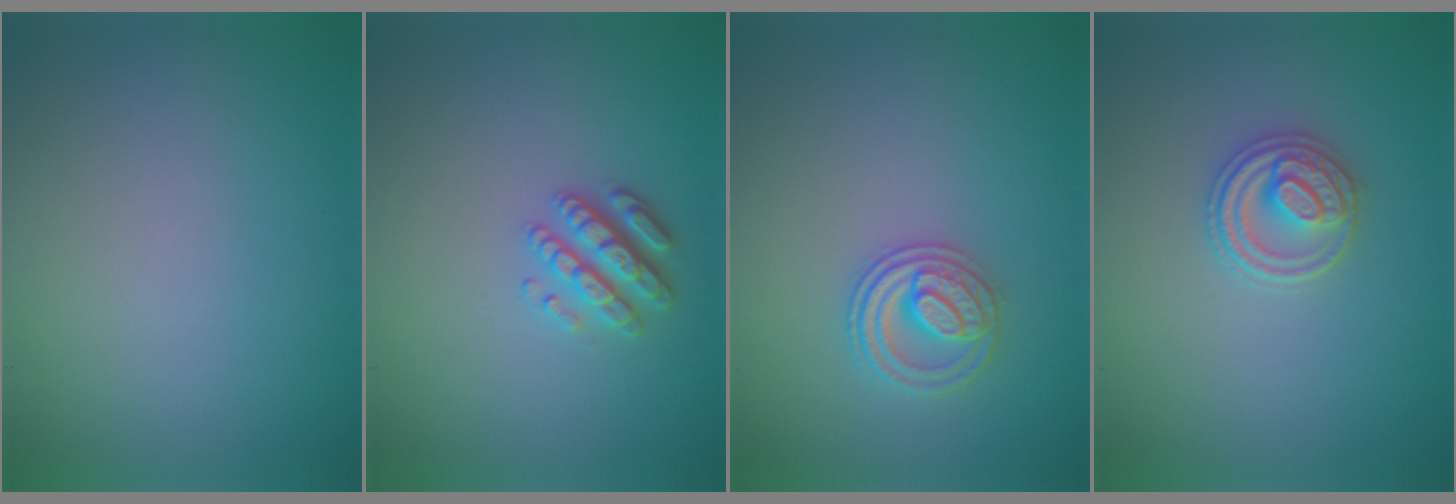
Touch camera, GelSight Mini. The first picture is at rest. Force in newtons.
{"total": 2.8, "press": 2.7, "slide": 0.8}
{"total": 2.7, "press": 2.6, "slide": 0.3}
{"total": 2.8, "press": 2.7, "slide": 0.6}